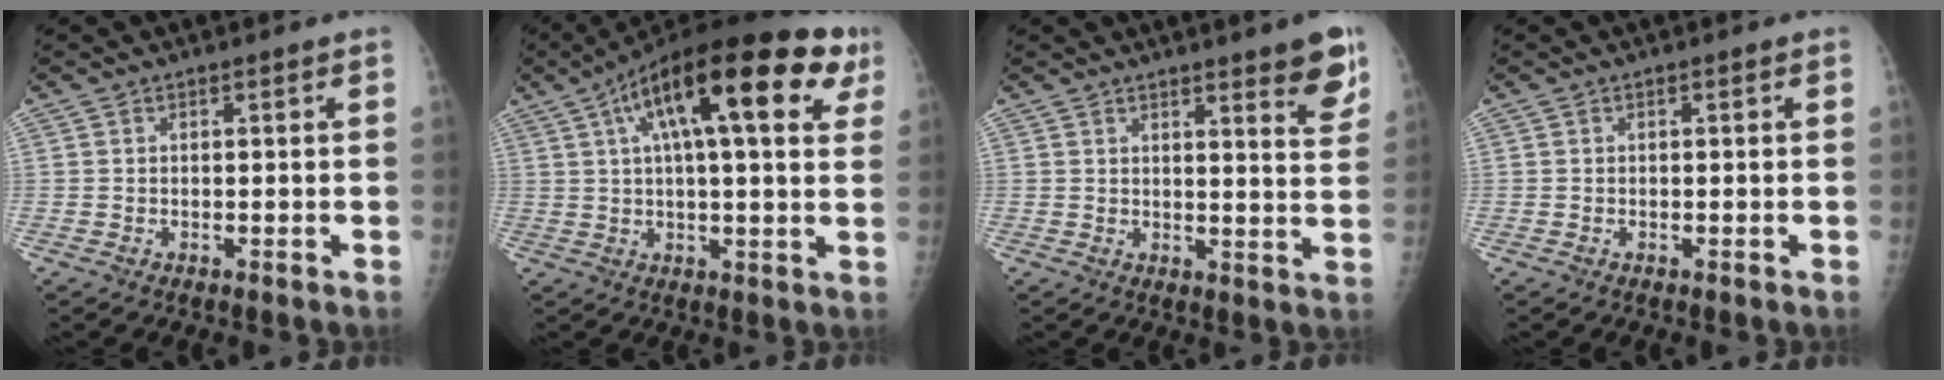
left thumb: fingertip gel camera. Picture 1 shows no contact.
{"total": 24.1, "force": [10.0, 8.0, 20.4], "torque": [-0.299, 0.025, 0.143]}
{"total": 8.0, "force": [5.0, 1.4, 6.0], "torque": [-0.057, -0.030, 0.062]}
{"total": 0.0}